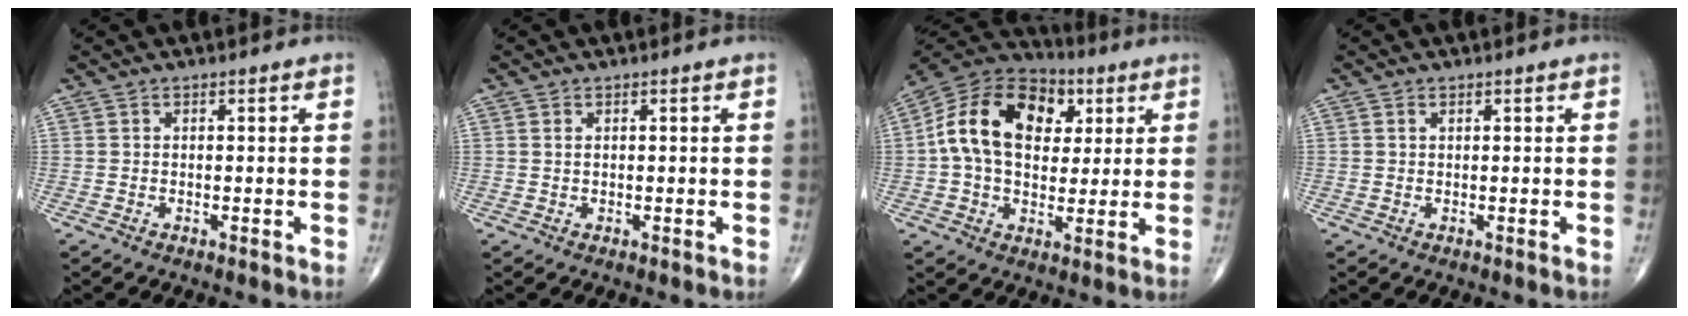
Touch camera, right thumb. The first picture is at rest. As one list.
[{"total": 0.9, "force": [0.3, 0.5, 0.6], "torque": [-0.014, 0.002, 0.008]}, {"total": 19.5, "force": [4.1, 13.2, 13.7], "torque": [-0.226, 0.012, 0.060]}, {"total": 0.6, "force": [0.3, 0.3, 0.4], "torque": [-0.010, 0.001, 0.006]}]